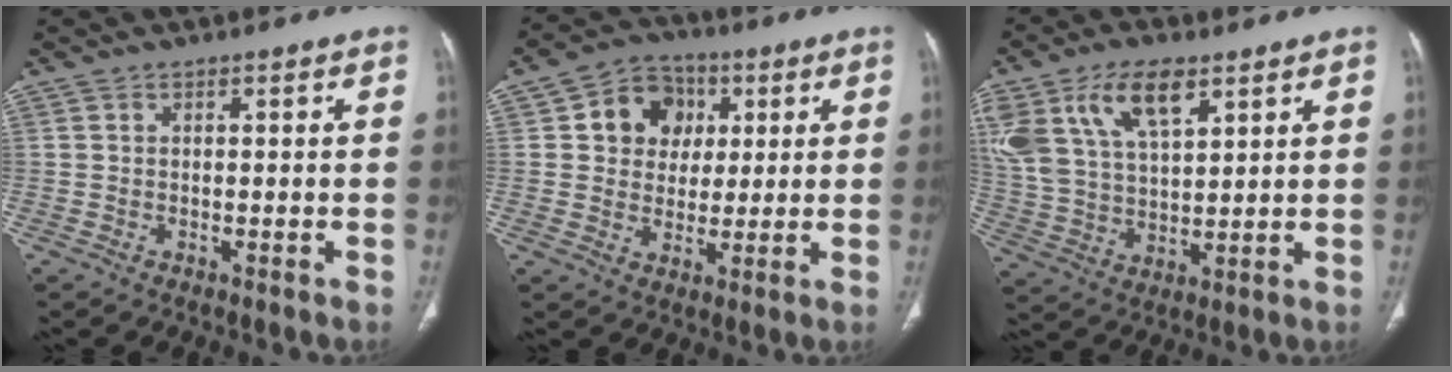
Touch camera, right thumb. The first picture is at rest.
{"total": 10.2, "force": [2.8, 8.7, 4.5], "torque": [-0.028, -0.001, 0.039]}
{"total": 16.7, "force": [8.2, 8.5, 11.8], "torque": [-0.230, -0.015, 0.162]}